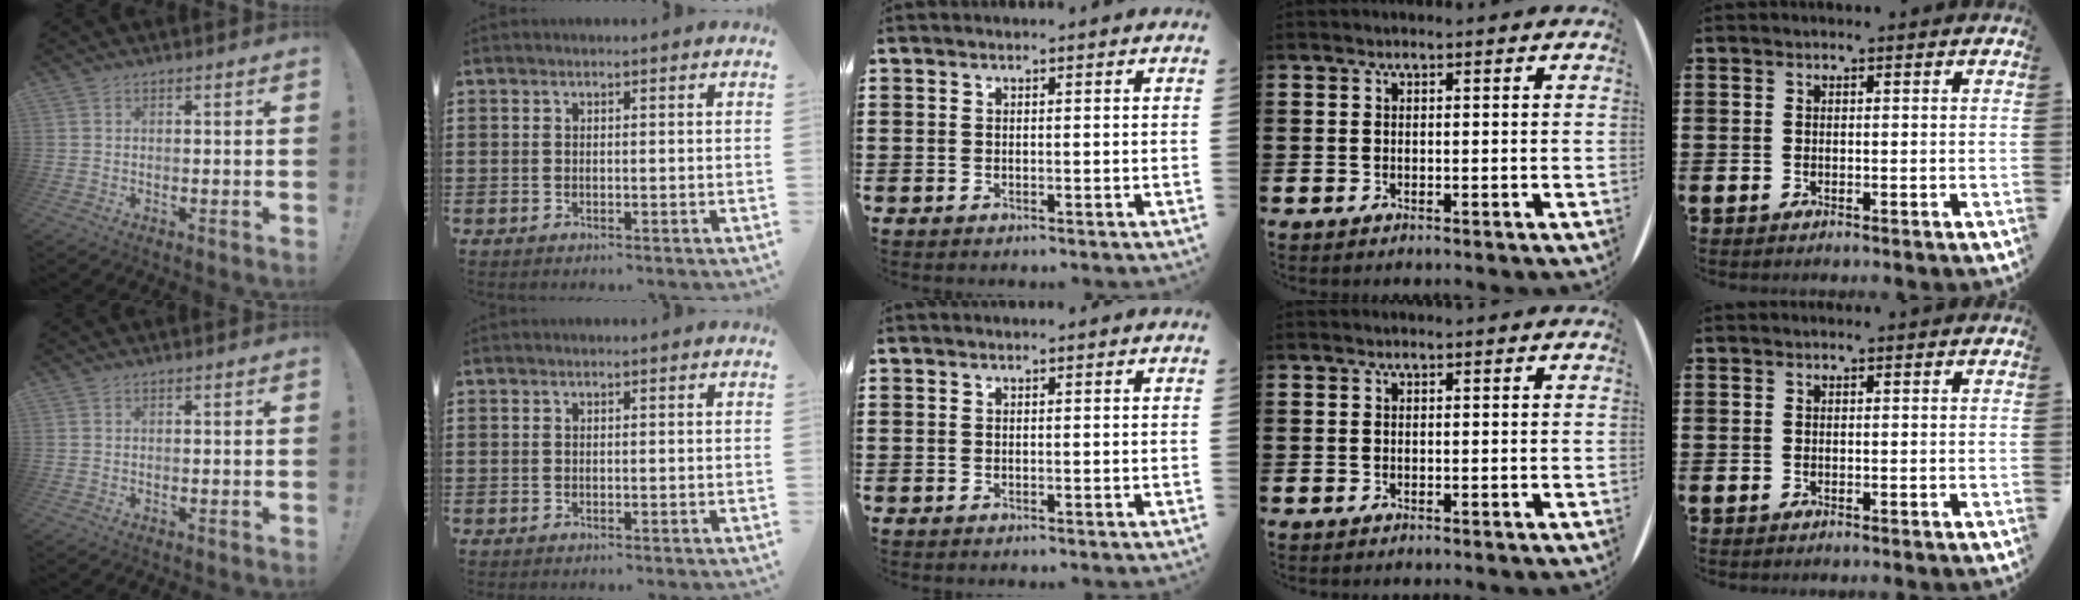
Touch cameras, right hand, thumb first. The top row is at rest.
{}